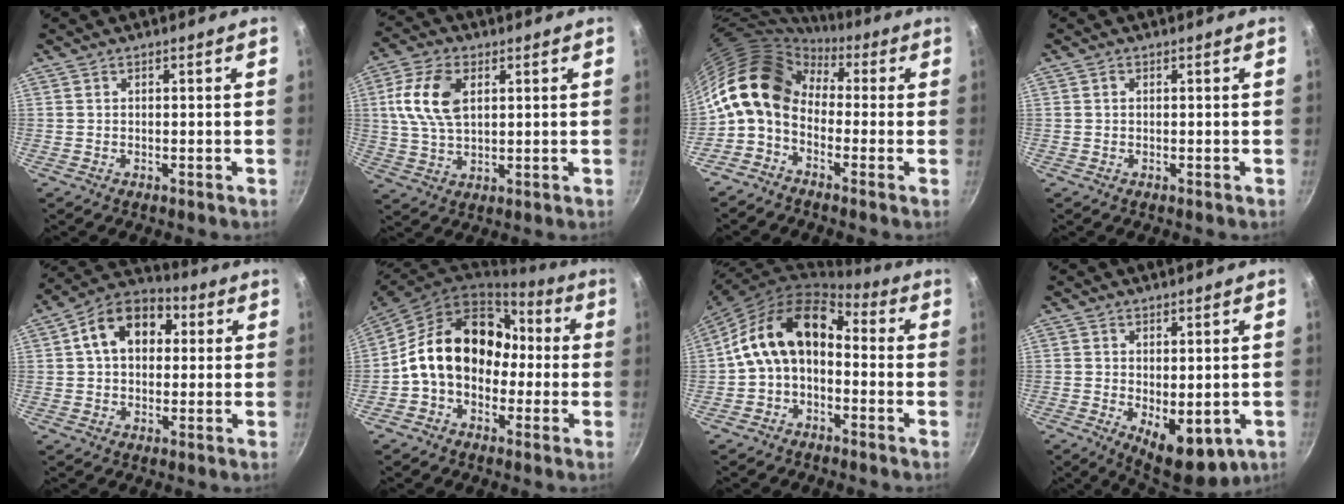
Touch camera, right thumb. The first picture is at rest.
{"total": 11.4, "force": [2.9, 6.7, 8.7], "torque": [-0.162, 0.004, 0.052]}
{"total": 12.8, "force": [0.8, 9.2, 9.0], "torque": [-0.149, 0.030, -0.013]}
{"total": 0.6, "force": [0.1, 0.5, 0.4], "torque": [-0.006, 0.004, 0.001]}
{"total": 13.1, "force": [2.8, 9.3, 8.8], "torque": [-0.108, 0.025, 0.024]}
{"total": 17.7, "force": [-0.3, 13.5, 11.4], "torque": [-0.155, 0.061, -0.017]}
{"total": 13.4, "force": [-0.8, 9.0, 9.9], "torque": [-0.156, 0.055, -0.032]}
{"total": 9.4, "force": [-1.6, 4.8, 7.9], "torque": [-0.095, -0.013, -0.008]}